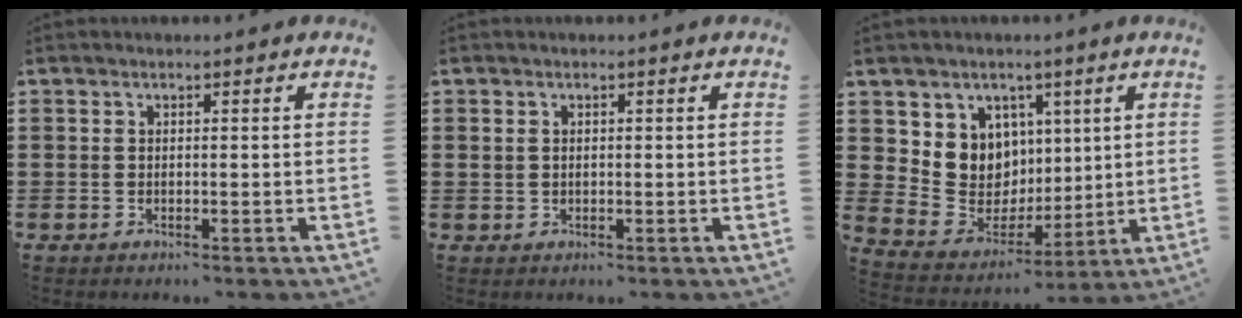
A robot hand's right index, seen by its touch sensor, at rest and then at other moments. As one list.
[{"total": 0.6, "force": [0.3, 0.5, 0.0], "torque": [0.001, 0.006, 0.007]}, {"total": 8.8, "force": [2.8, 8.3, 1.3], "torque": [-0.060, -0.032, 0.062]}]